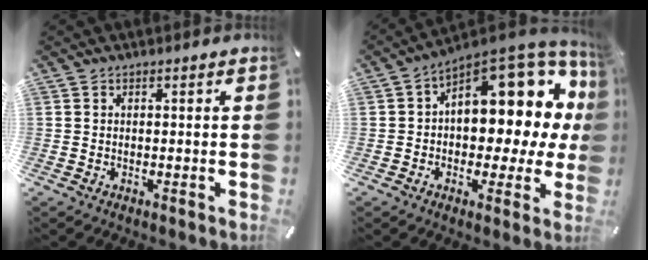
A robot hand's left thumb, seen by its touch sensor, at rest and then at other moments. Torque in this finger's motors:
{"motor_torque": [0.71, 0.71, 0.51, 0.07, 0.44]}